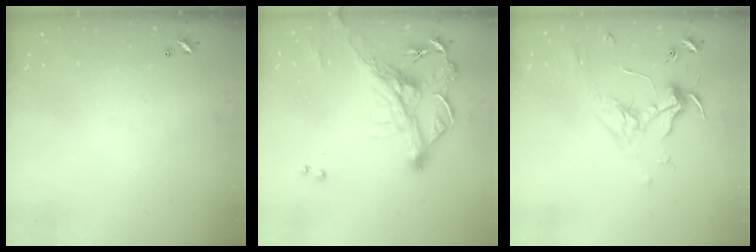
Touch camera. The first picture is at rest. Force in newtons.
{"total": 5.2, "press": 4.8, "slide": 1.8}
{"total": 1.8, "press": 1.6, "slide": 0.7}